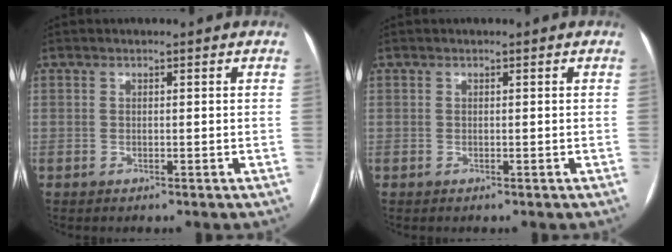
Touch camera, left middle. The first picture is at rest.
{"total": 0.0}